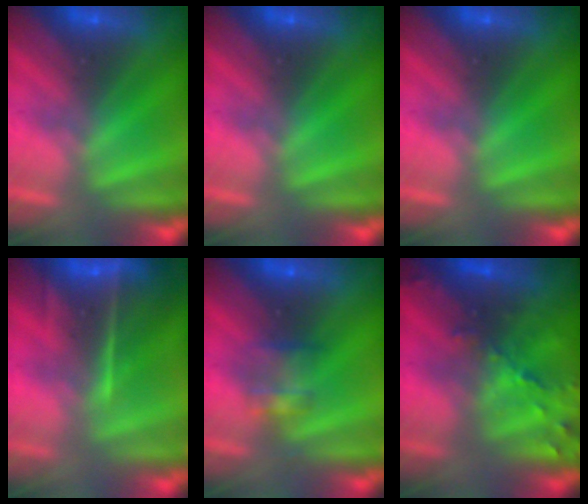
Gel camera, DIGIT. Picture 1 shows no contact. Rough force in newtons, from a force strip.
{"total": 0.0}
{"total": 0.0}
{"total": 7.6}
{"total": 2.8}
{"total": 7.5}